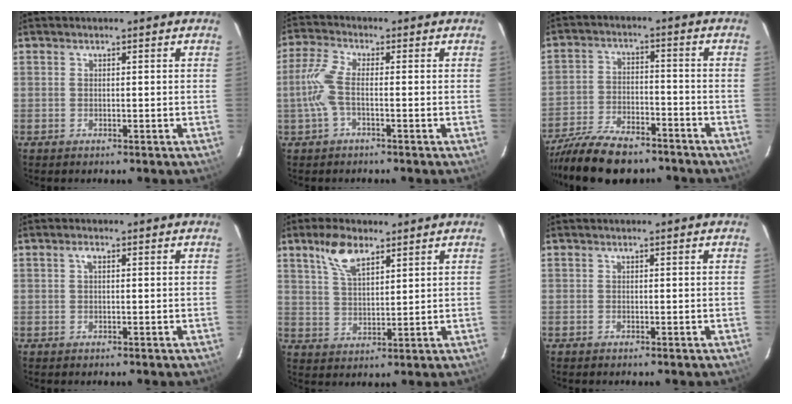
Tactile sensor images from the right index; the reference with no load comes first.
{"total": 5.9, "force": [-1.3, 1.6, 5.5], "torque": [-0.130, 0.008, -0.029]}
{"total": 17.0, "force": [-13.9, 5.9, 7.7], "torque": [-0.172, -0.019, -0.230]}
{"total": 1.1, "force": [0.3, 0.4, 1.0], "torque": [-0.018, 0.006, 0.003]}
{"total": 7.1, "force": [4.6, 3.0, 4.6], "torque": [-0.088, 0.010, 0.090]}
{"total": 0.0}